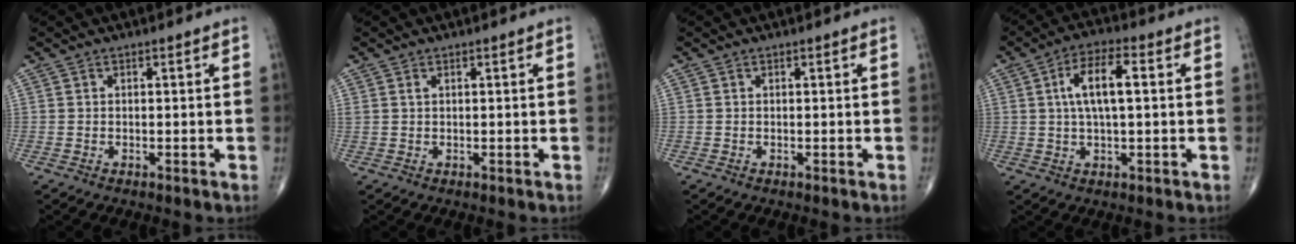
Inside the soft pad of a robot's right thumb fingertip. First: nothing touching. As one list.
[{"total": 0.6, "force": [0.3, 0.2, 0.4], "torque": [-0.011, 0.007, 0.010]}, {"total": 0.0}, {"total": 8.6, "force": [1.4, 3.0, 7.9], "torque": [-0.147, 0.016, 0.021]}]